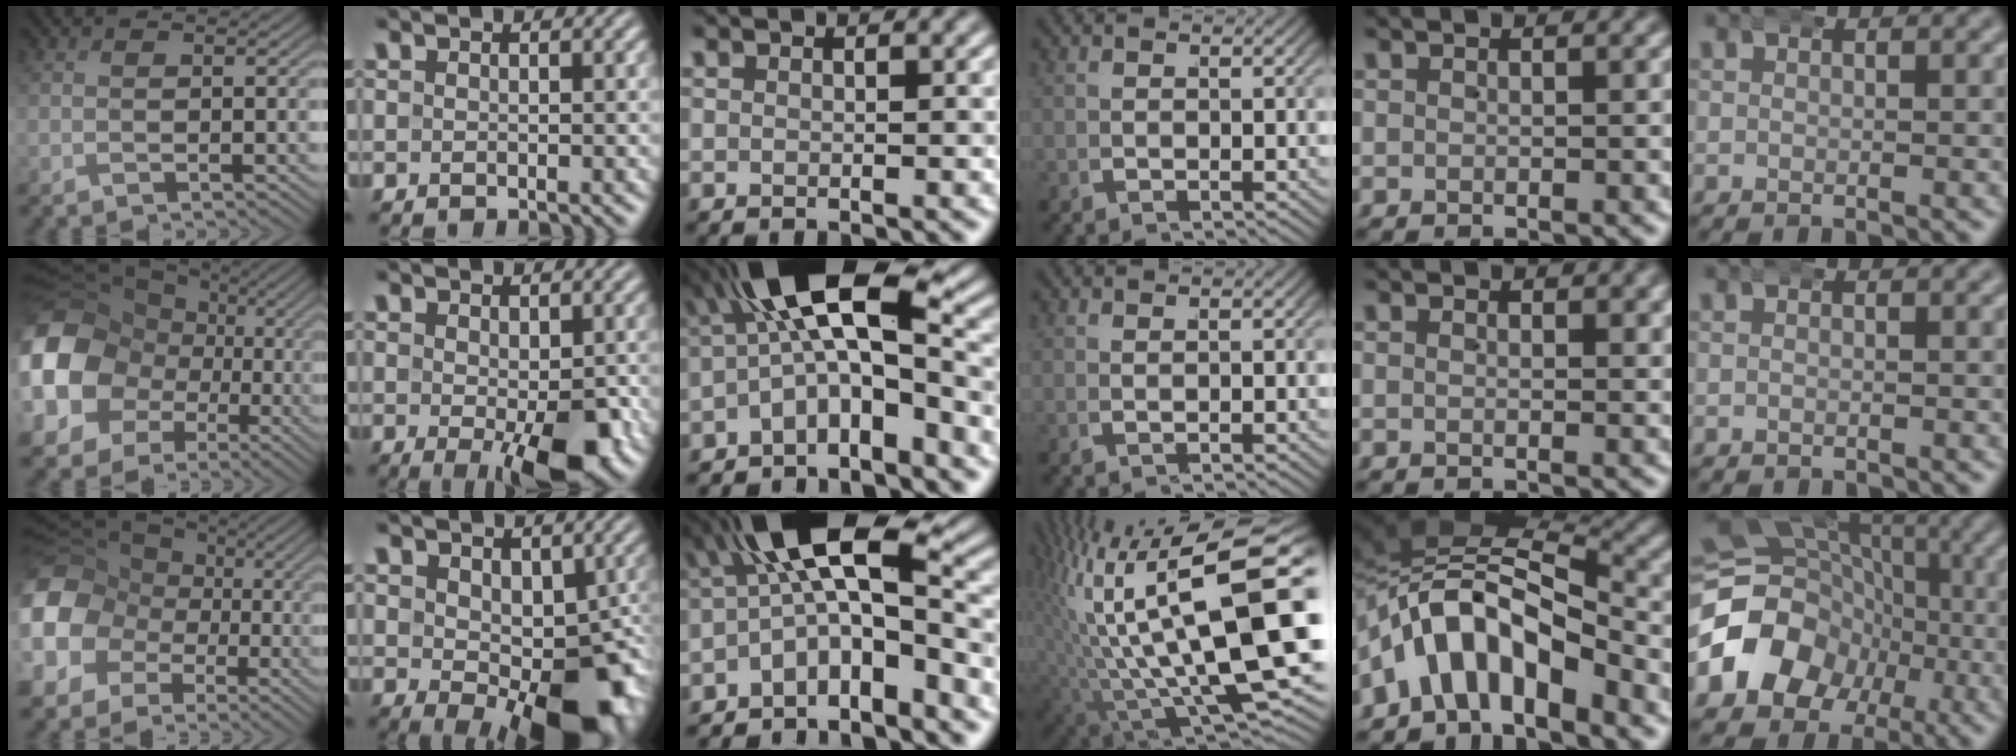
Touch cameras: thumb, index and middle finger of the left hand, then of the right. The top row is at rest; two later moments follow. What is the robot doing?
{"motion": "wrap", "object": "arm wrap"}